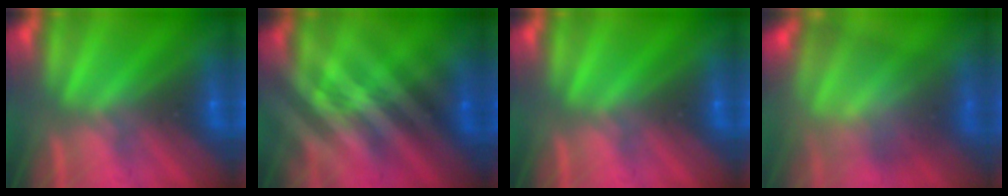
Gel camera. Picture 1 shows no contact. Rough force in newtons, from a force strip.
{"total": 2.4}
{"total": 0.0}
{"total": 8.5}